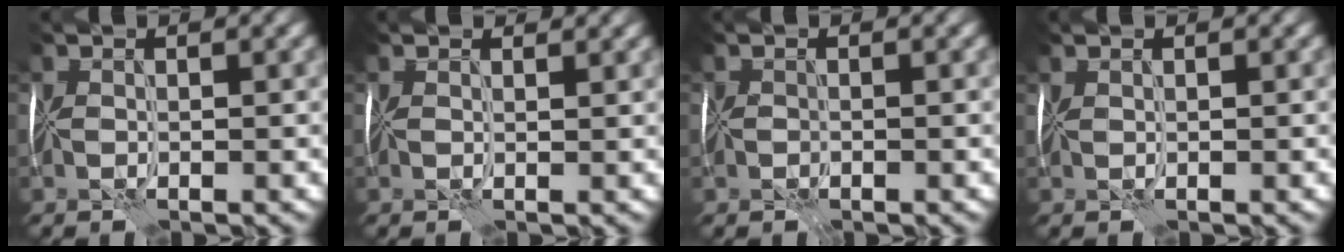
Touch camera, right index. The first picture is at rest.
{"total": 2.1, "force": [1.8, 0.8, 0.6], "torque": [-0.001, 0.017, 0.011]}
{"total": 1.6, "force": [-0.3, -0.3, -1.6], "torque": [0.014, 0.013, 0.002]}
{"total": 0.8, "force": [0.7, 0.3, 0.1], "torque": [0.003, 0.007, 0.010]}